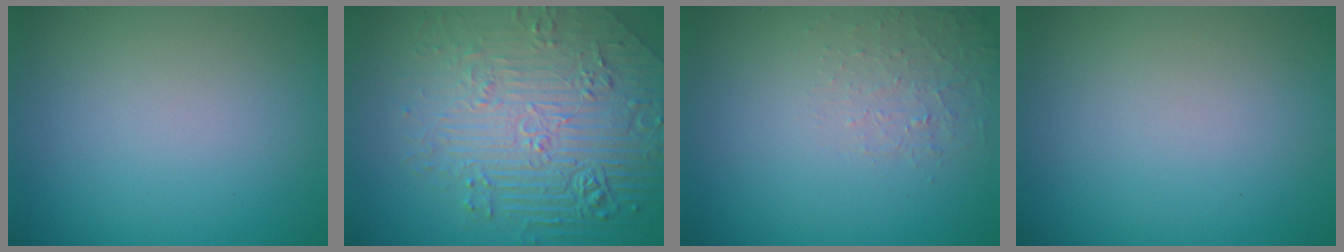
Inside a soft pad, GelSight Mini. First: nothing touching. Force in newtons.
{"total": 8.2, "press": 6.2, "slide": 5.4}
{"total": 1.3, "press": 0.4, "slide": 1.2}
{"total": 0.0}